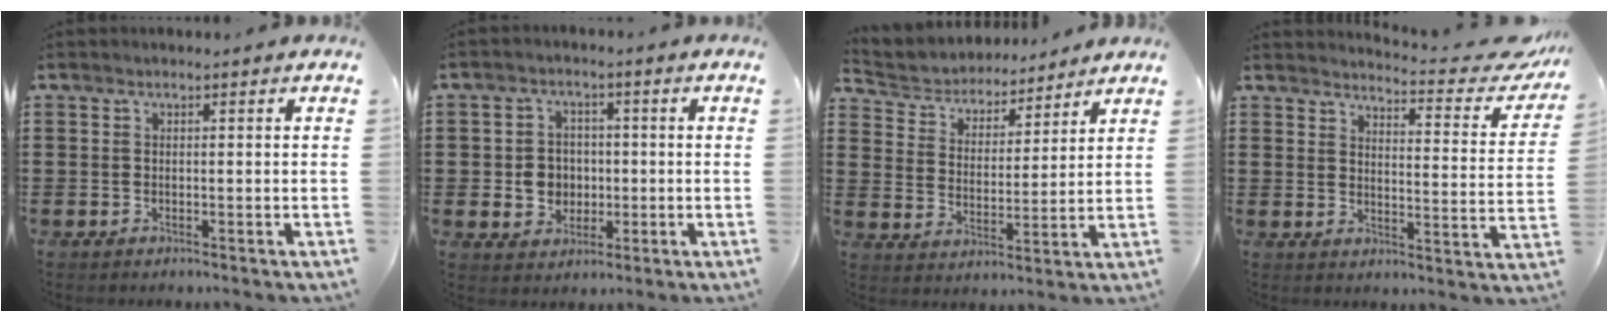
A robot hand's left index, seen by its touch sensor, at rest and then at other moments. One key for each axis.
{"total": 4.8, "fx": -0.3, "fy": 4.2, "fz": 2.2, "tx": -0.038, "ty": 0.004, "tz": -0.011}
{"total": 4.7, "fx": 4.5, "fy": 1.1, "fz": -0.1, "tx": -0.027, "ty": -0.031, "tz": 0.075}
{"total": 4.3, "fx": 4.0, "fy": 0.0, "fz": 1.6, "tx": -0.029, "ty": -0.039, "tz": 0.059}